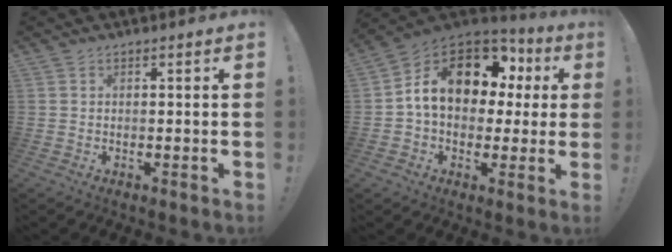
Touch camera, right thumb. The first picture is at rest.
{"total": 16.4, "force": [5.2, 11.5, 10.4], "torque": [-0.157, -0.013, 0.102]}